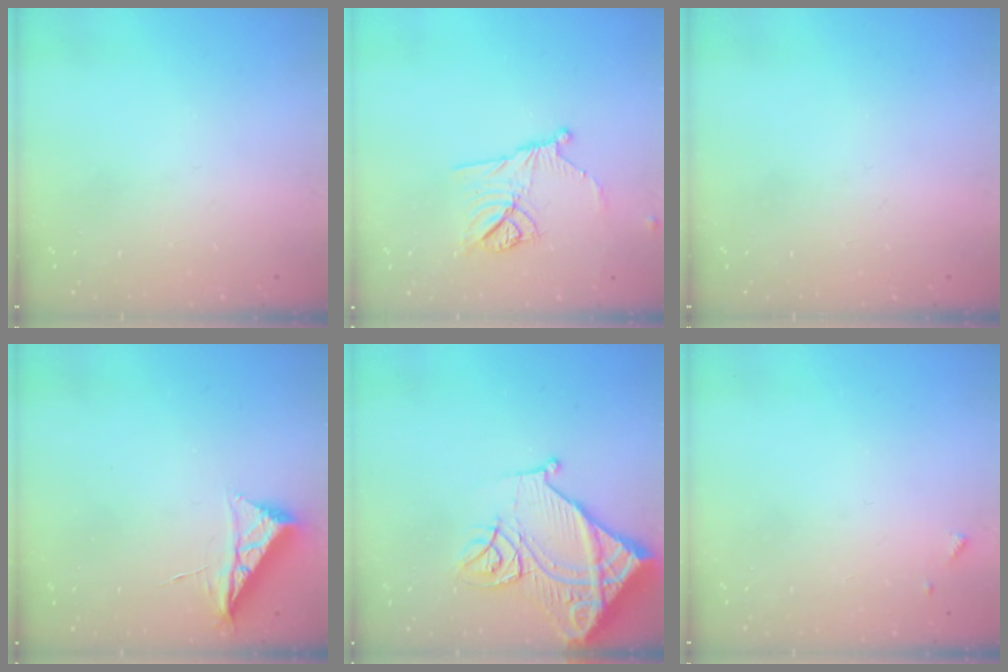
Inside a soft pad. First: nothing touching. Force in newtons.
{"total": 11.2, "press": 10.9, "slide": 2.3}
{"total": 0.0}
{"total": 6.3, "press": 6.2, "slide": 0.8}
{"total": 16.9, "press": 16.8, "slide": 2.1}
{"total": 5.1, "press": 5.1, "slide": 0.5}